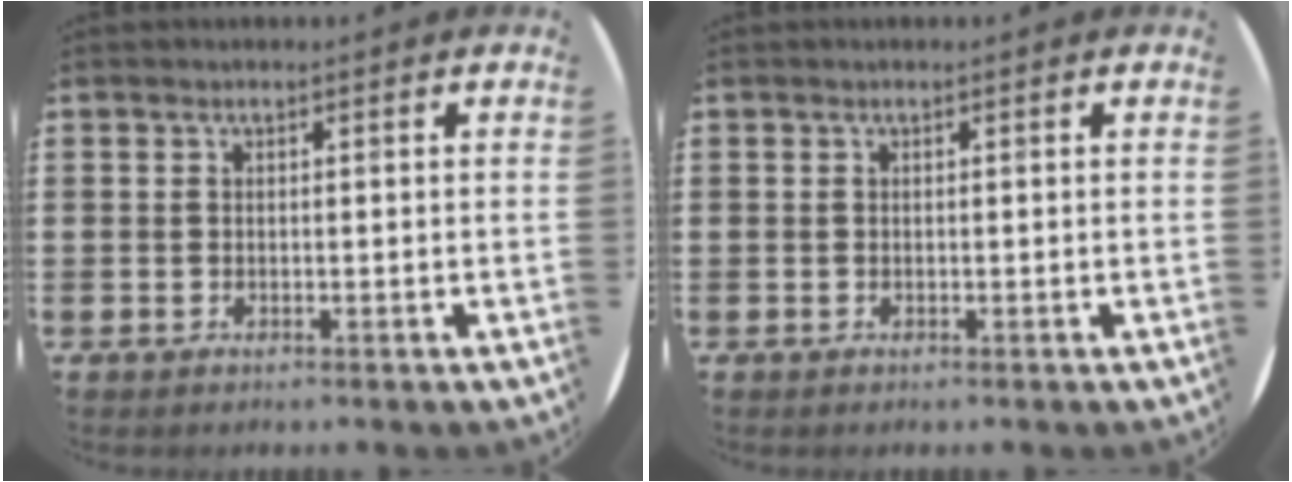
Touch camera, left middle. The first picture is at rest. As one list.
[{"total": 0.0}]